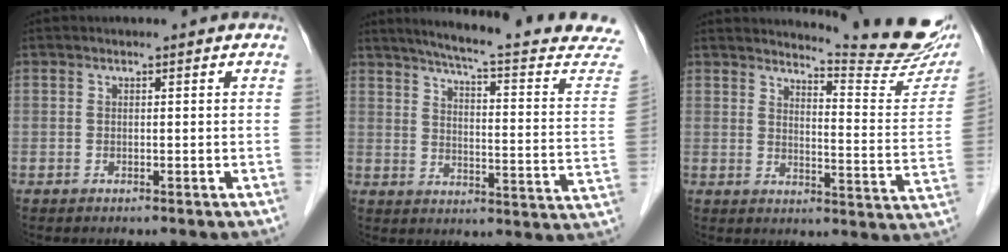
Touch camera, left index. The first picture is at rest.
{"total": 22.5, "force": [20.0, 0.2, 10.4], "torque": [-0.144, -0.062, 0.242]}
{"total": 14.9, "force": [14.2, -0.2, 4.6], "torque": [-0.063, -0.091, 0.163]}